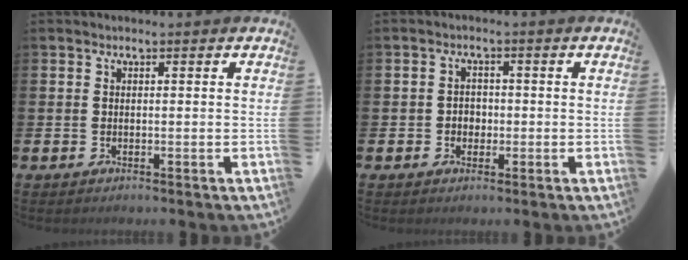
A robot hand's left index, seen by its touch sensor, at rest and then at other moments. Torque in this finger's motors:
{"motor_torque": [0.21, 0.08, 0.00, 0.03]}